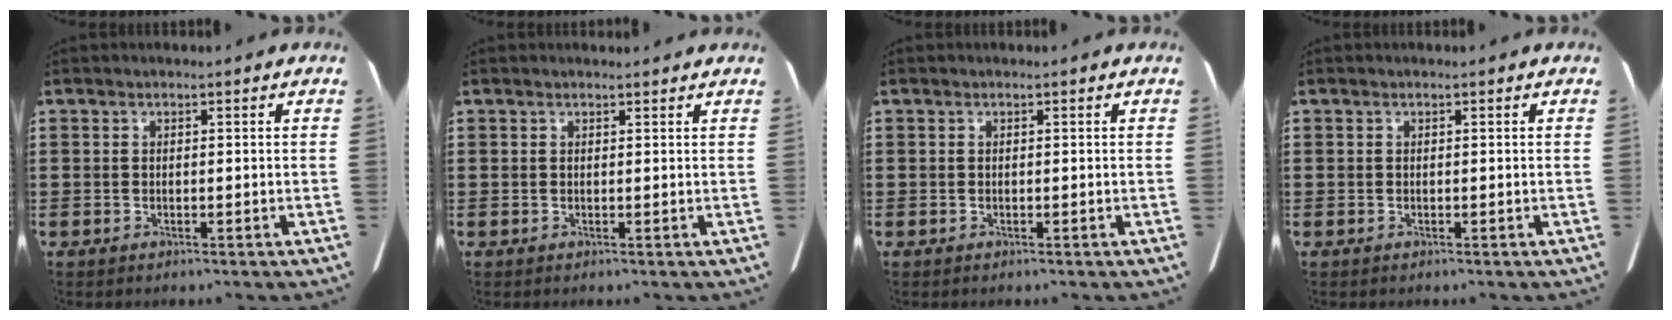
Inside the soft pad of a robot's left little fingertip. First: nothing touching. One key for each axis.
{"total": 0.5, "fx": 0.5, "fy": 0.1, "fz": 0.2, "tx": 0.002, "ty": -0.001, "tz": 0.008}
{"total": 0.0}
{"total": 0.0}